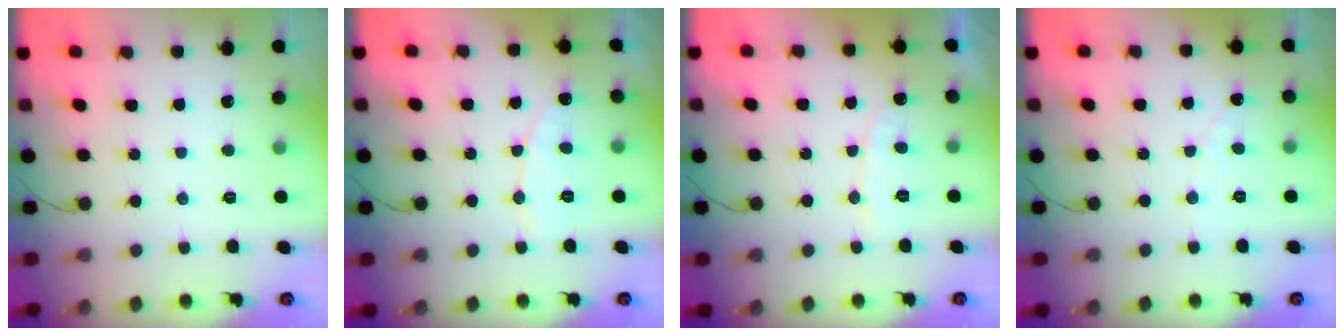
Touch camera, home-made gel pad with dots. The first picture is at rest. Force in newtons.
{"total": 5.7, "press": 5.7, "slide": 0.4}
{"total": 5.9, "press": 5.9, "slide": 0.4}
{"total": 2.8, "press": 2.8, "slide": 0.2}